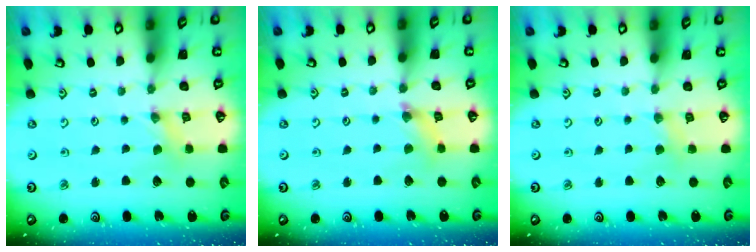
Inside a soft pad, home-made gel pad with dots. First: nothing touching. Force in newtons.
{"total": 3.8, "press": 3.8, "slide": 0.2}
{"total": 2.9, "press": 2.9, "slide": 0.4}